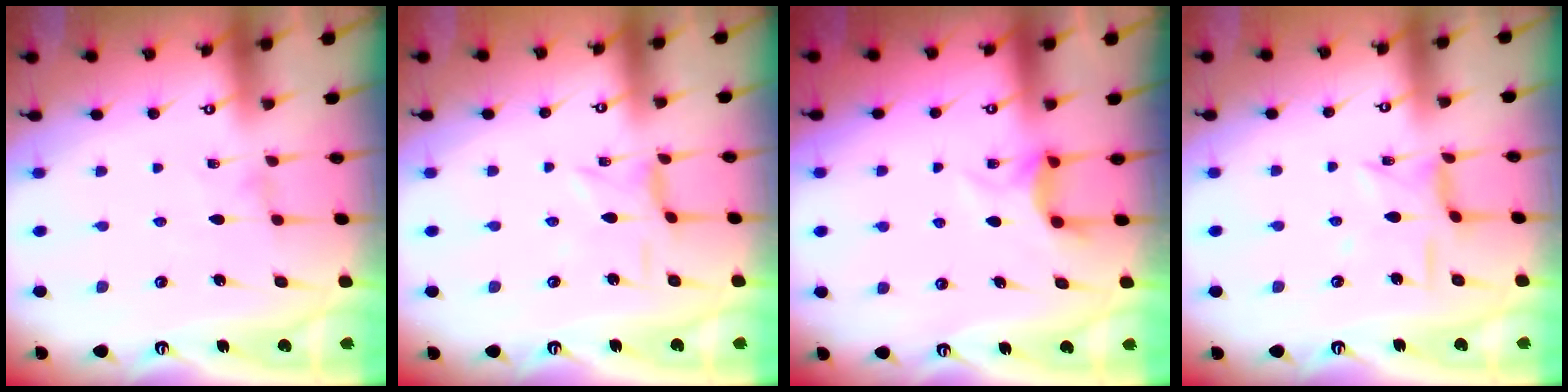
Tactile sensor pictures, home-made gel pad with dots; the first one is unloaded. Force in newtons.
{"total": 0.6, "press": 0.5, "slide": 0.3}
{"total": 5.9, "press": 5.9, "slide": 0.6}
{"total": 5.8, "press": 5.8, "slide": 0.4}